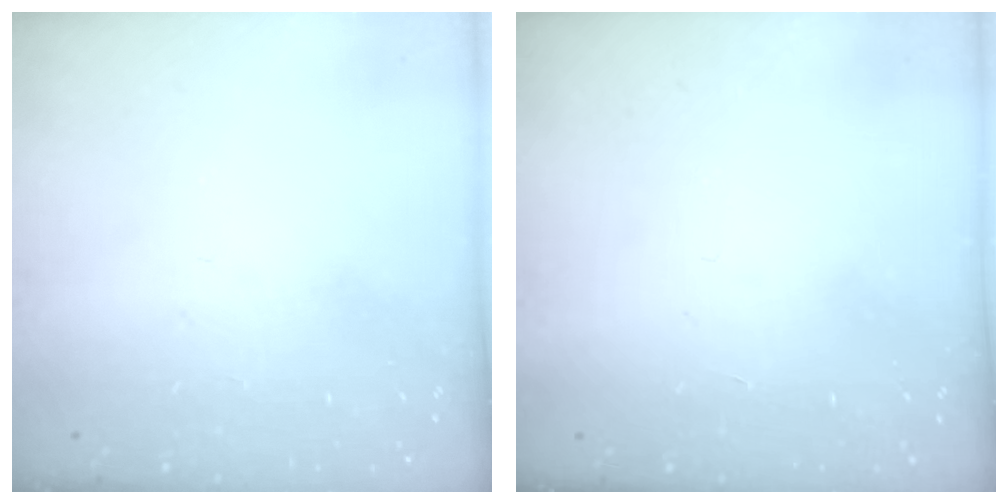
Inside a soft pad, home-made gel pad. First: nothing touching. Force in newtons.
{"total": 1.7, "press": 1.7, "slide": 0.1}